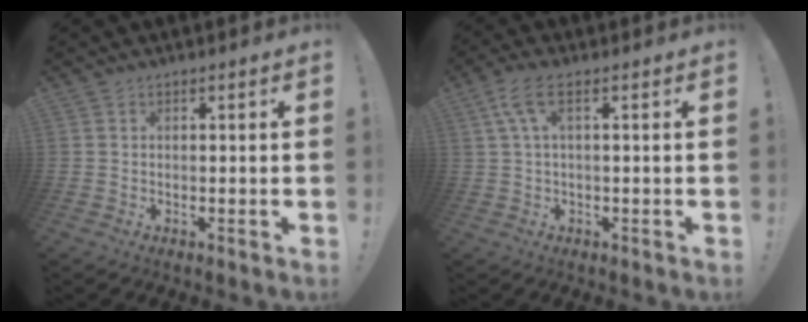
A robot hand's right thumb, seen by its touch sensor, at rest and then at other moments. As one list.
[{"total": 5.9, "force": [1.8, 1.7, 5.4], "torque": [-0.109, -0.007, 0.034]}]